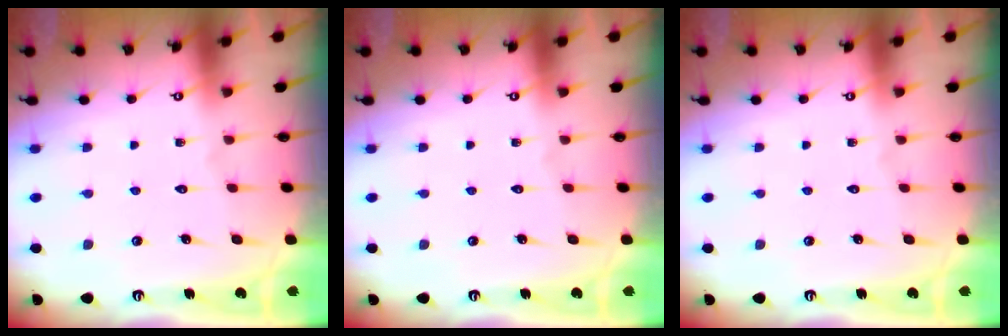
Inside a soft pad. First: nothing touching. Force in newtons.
{"total": 0.0}
{"total": 0.0}